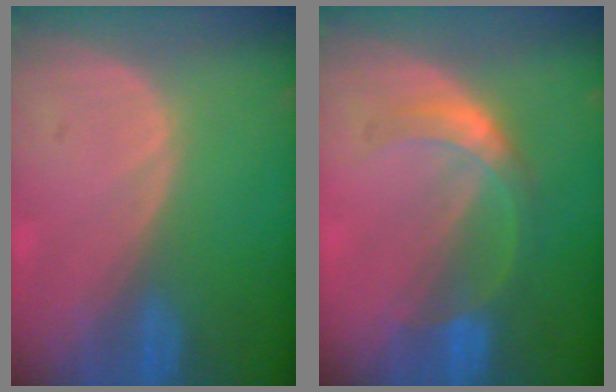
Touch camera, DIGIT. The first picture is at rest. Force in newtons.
{"total": 5.4, "press": 5.0, "slide": 2.2}